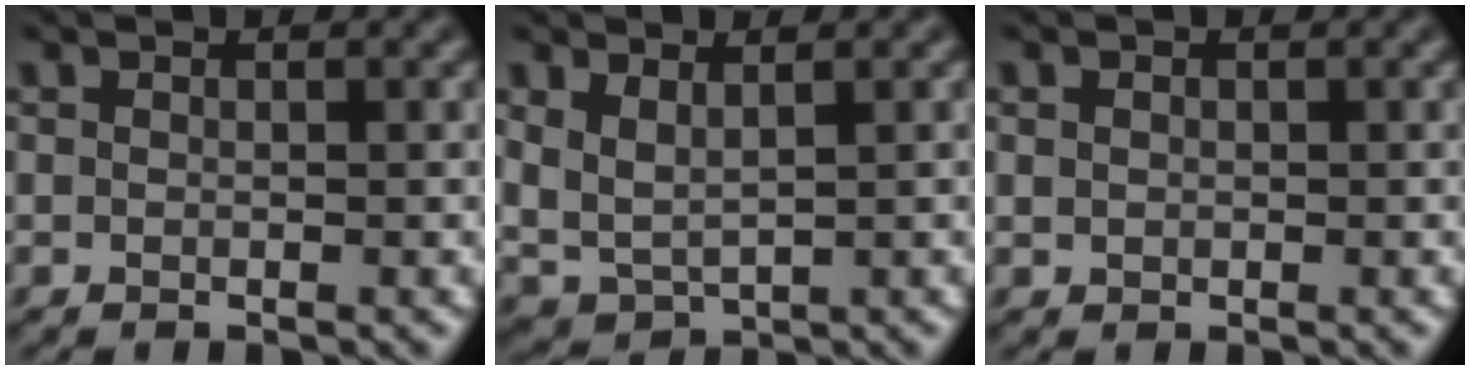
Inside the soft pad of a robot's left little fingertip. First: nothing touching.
{"total": 2.9, "force": [1.0, 1.4, 2.3], "torque": [-0.060, -0.003, 0.021]}
{"total": 0.8, "force": [0.1, 0.7, 0.4], "torque": [-0.010, 0.003, 0.004]}